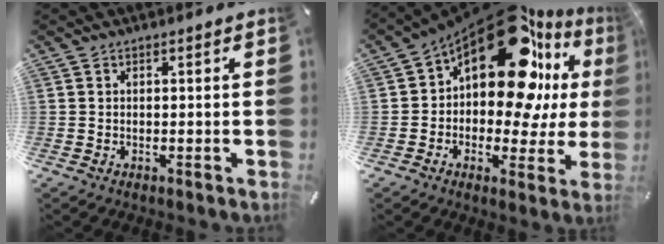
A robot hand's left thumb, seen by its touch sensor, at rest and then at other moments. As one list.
[{"total": 23.0, "force": [9.3, 11.8, 17.4], "torque": [-0.285, -0.075, 0.155]}]